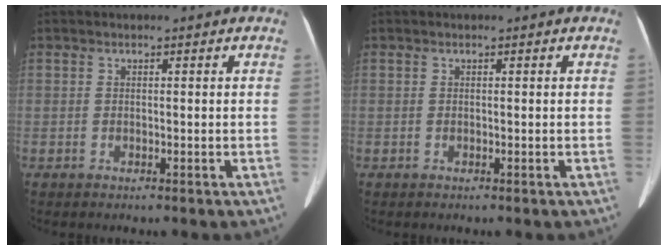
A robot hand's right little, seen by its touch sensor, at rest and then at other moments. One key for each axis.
{"total": 0.0}